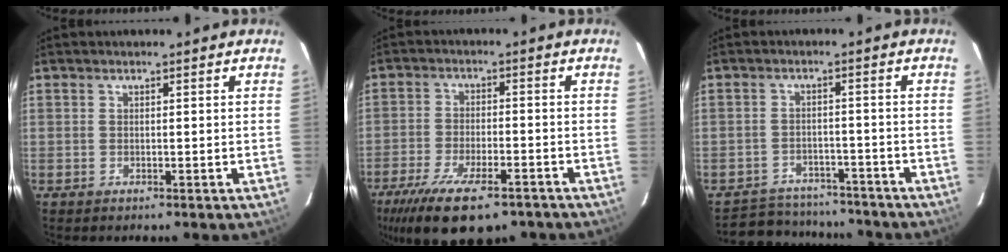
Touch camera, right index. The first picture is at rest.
{"total": 16.7, "force": [-11.7, 5.8, 10.4], "torque": [-0.217, -0.043, -0.187]}
{"total": 13.6, "force": [-11.9, 5.5, 3.4], "torque": [-0.090, 0.020, -0.155]}